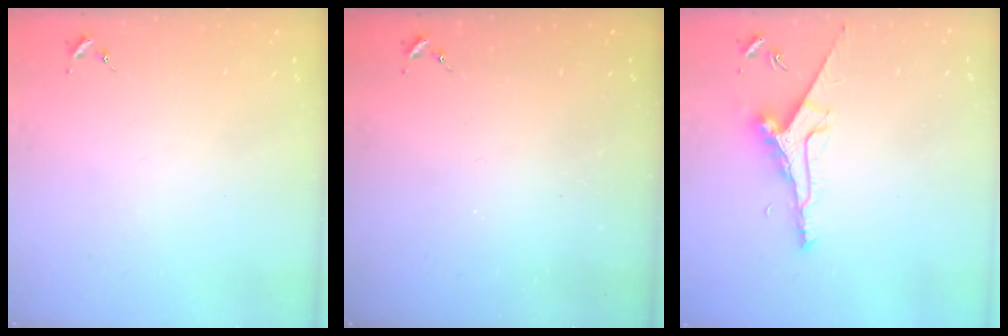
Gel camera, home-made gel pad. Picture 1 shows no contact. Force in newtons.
{"total": 0.0}
{"total": 9.5, "press": 9.4, "slide": 0.9}